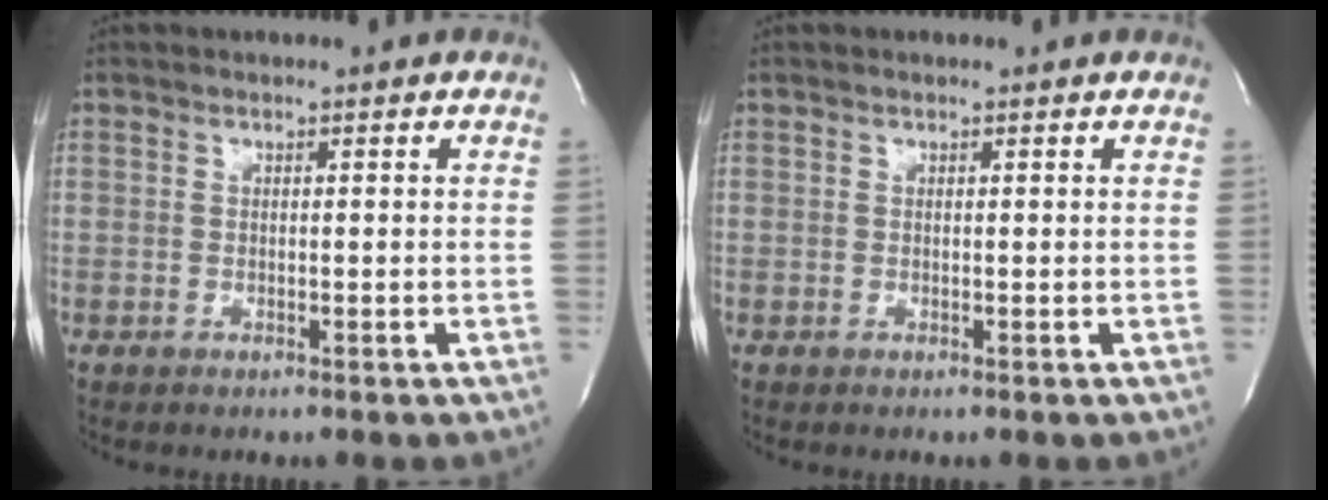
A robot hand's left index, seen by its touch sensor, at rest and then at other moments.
{"total": 0.0}